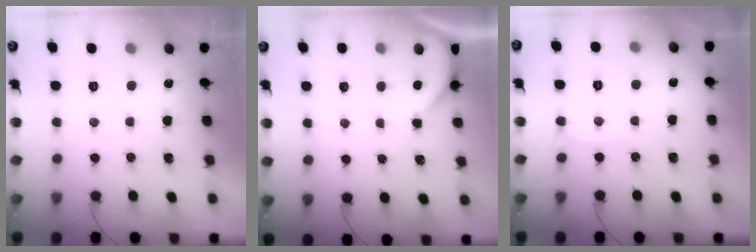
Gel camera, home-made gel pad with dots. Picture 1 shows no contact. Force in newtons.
{"total": 2.1, "press": 2.1, "slide": 0.3}
{"total": 3.6, "press": 3.6, "slide": 0.4}